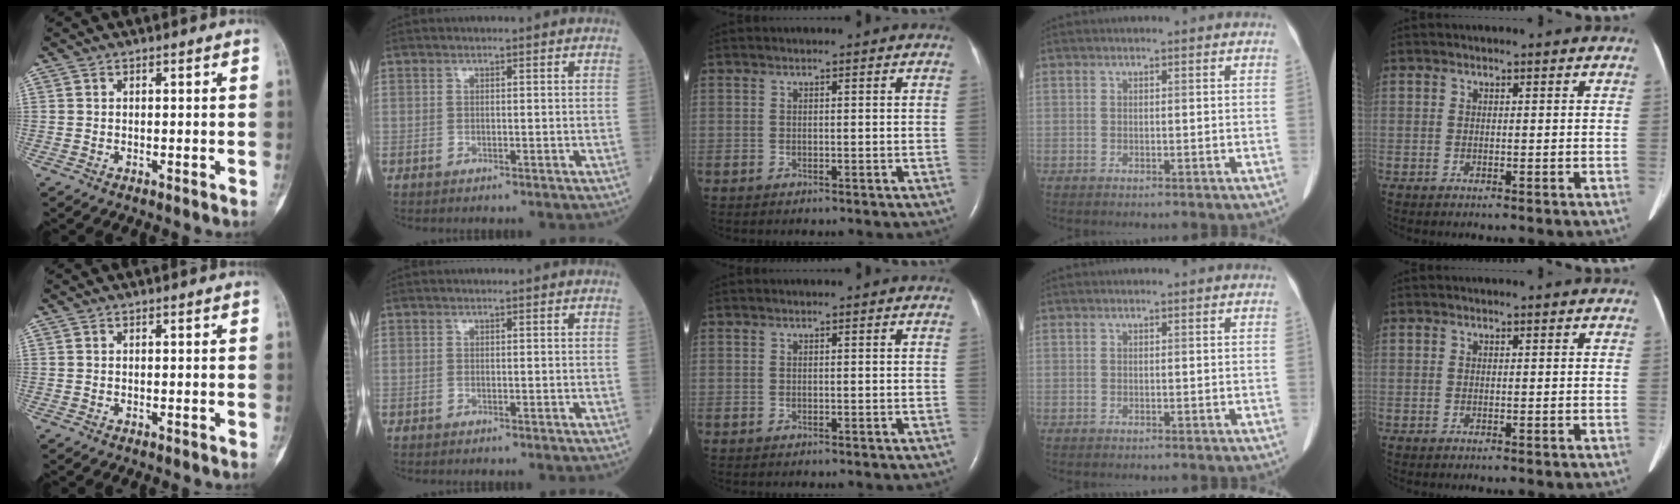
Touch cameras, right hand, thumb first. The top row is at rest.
{}